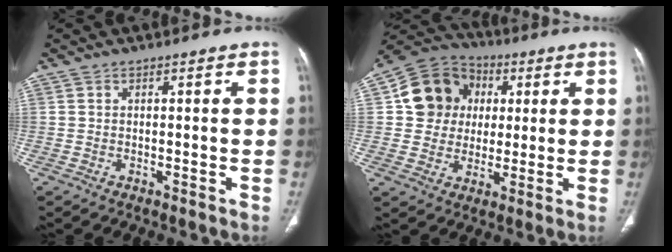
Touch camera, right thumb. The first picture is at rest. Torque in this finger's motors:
{"motor_torque": [-0.73, 1.16, 0.04, -0.04, 0.24]}